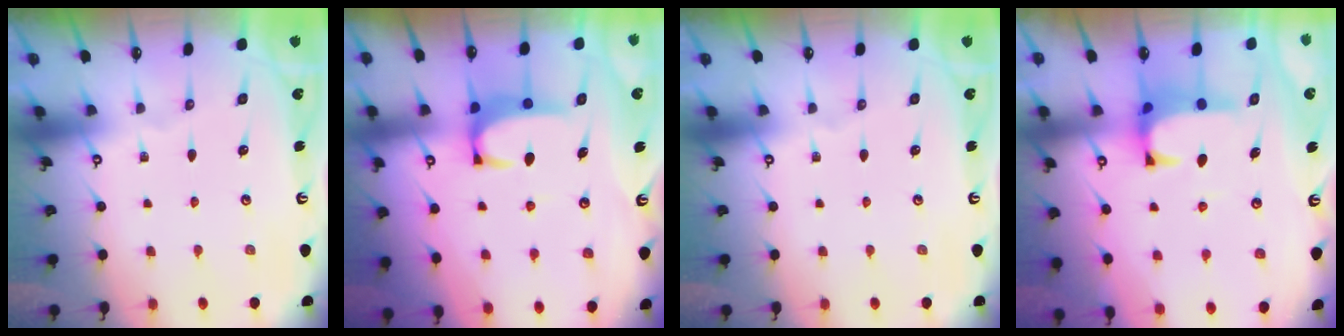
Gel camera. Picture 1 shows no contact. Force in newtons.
{"total": 3.5, "press": 3.4, "slide": 0.5}
{"total": 0.0}
{"total": 1.4, "press": 1.2, "slide": 0.8}